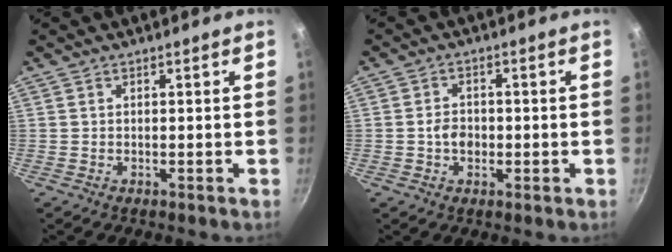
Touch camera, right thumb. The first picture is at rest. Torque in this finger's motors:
{"motor_torque": [0.37, 0.22, 0.12, -0.19, 0.01]}